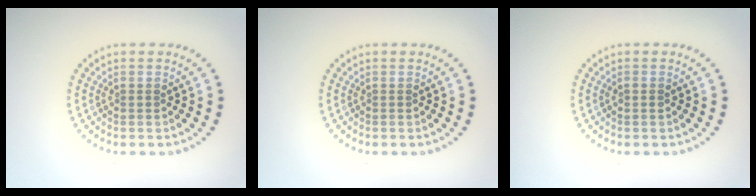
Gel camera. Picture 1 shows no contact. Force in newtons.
{"total": 0.0}
{"total": 0.7, "press": 0.7, "slide": 0.2}